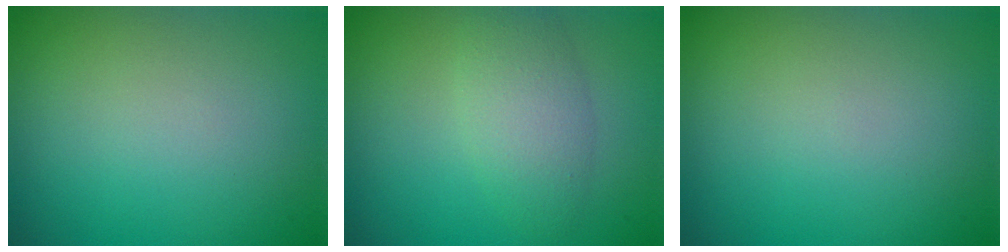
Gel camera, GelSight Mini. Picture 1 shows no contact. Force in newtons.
{"total": 3.2, "press": 3.2, "slide": 0.1}
{"total": 0.0}